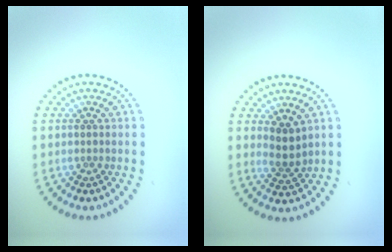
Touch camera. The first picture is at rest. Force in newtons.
{"total": 2.2, "press": 1.8, "slide": 1.2}